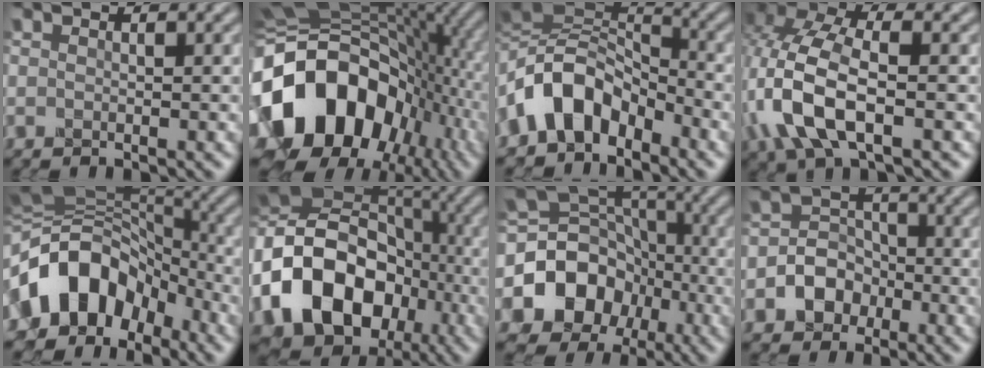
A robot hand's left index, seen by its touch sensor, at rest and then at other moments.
{"total": 17.8, "force": [-4.3, 13.7, 10.6], "torque": [-0.220, -0.006, -0.080]}
{"total": 7.1, "force": [-2.9, 4.7, 4.5], "torque": [-0.085, 0.017, -0.066]}
{"total": 8.1, "force": [-1.8, 4.1, 6.8], "torque": [-0.175, 0.006, -0.047]}
{"total": 11.2, "force": [-3.7, 8.3, 6.7], "torque": [-0.124, 0.021, -0.081]}
{"total": 16.5, "force": [-4.4, 12.9, 9.3], "torque": [-0.203, 0.011, -0.088]}
{"total": 10.7, "force": [-2.7, 9.4, 4.5], "torque": [-0.091, -0.003, -0.064]}
{"total": 3.0, "force": [-1.3, 2.6, 0.8], "torque": [-0.011, 0.008, -0.029]}